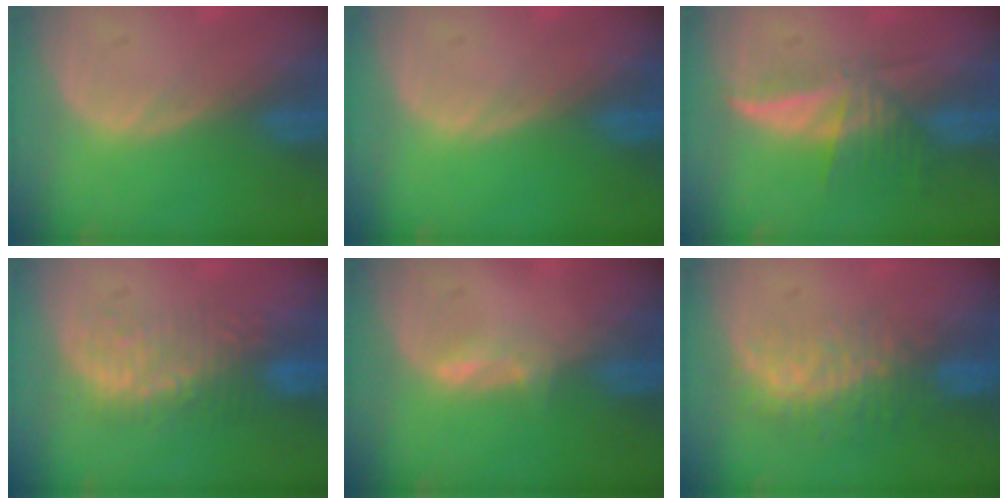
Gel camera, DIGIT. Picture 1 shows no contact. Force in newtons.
{"total": 0.0}
{"total": 6.2, "press": 5.5, "slide": 2.8}
{"total": 6.4, "press": 6.2, "slide": 1.3}
{"total": 1.7, "press": 1.7, "slide": 0.6}
{"total": 8.3, "press": 6.9, "slide": 4.5}